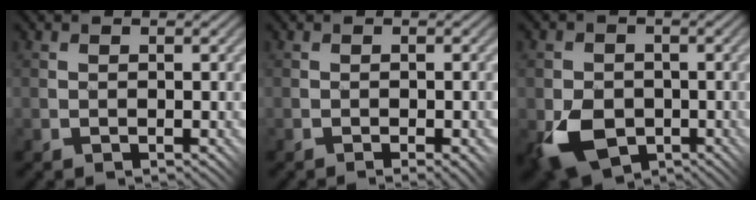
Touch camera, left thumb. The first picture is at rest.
{"total": 1.4, "force": [-1.0, 0.6, 0.9], "torque": [-0.008, -0.001, -0.011]}
{"total": 7.3, "force": [-2.9, 5.4, 3.9], "torque": [-0.089, -0.019, -0.058]}